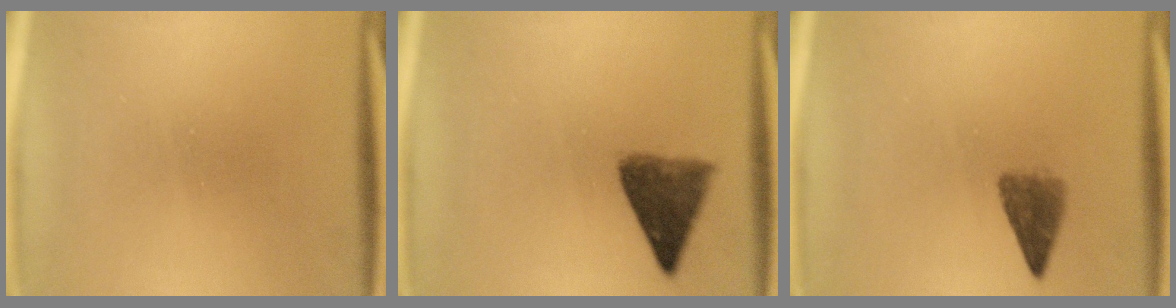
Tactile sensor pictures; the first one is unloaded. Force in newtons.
{"total": 6.4}
{"total": 2.7}